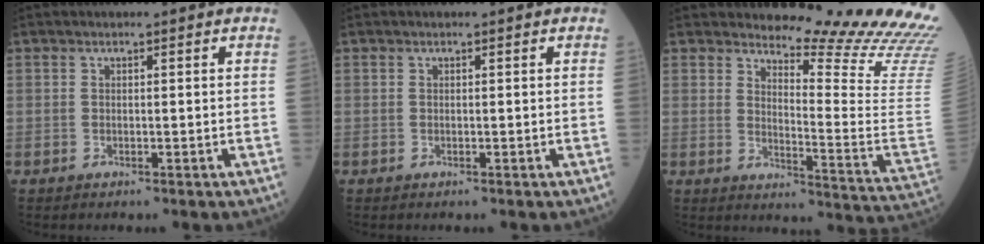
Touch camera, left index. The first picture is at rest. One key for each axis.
{"total": 0.0}
{"total": 20.6, "fx": 19.8, "fy": -0.6, "fz": 5.6, "tx": -0.090, "ty": -0.169, "tz": 0.225}